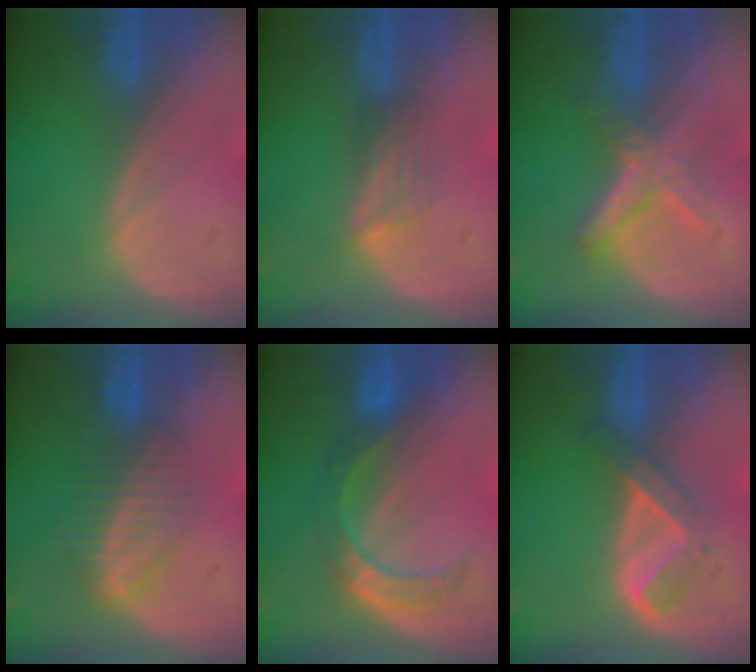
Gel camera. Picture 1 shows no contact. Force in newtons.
{"total": 2.8, "press": 2.5, "slide": 1.4}
{"total": 5.8, "press": 5.4, "slide": 2.1}
{"total": 6.9, "press": 6.0, "slide": 3.5}
{"total": 5.7, "press": 5.7, "slide": 0.2}
{"total": 5.3, "press": 4.4, "slide": 3.0}